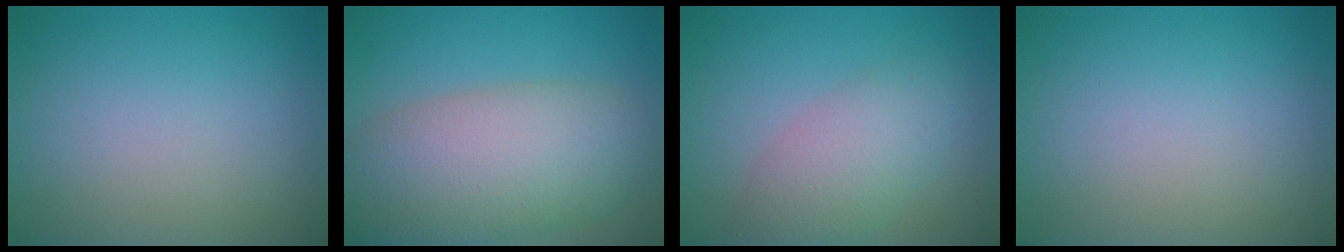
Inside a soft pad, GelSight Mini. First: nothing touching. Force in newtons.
{"total": 10.1, "press": 10.1, "slide": 0.3}
{"total": 4.8, "press": 4.8, "slide": 0.1}
{"total": 0.0}